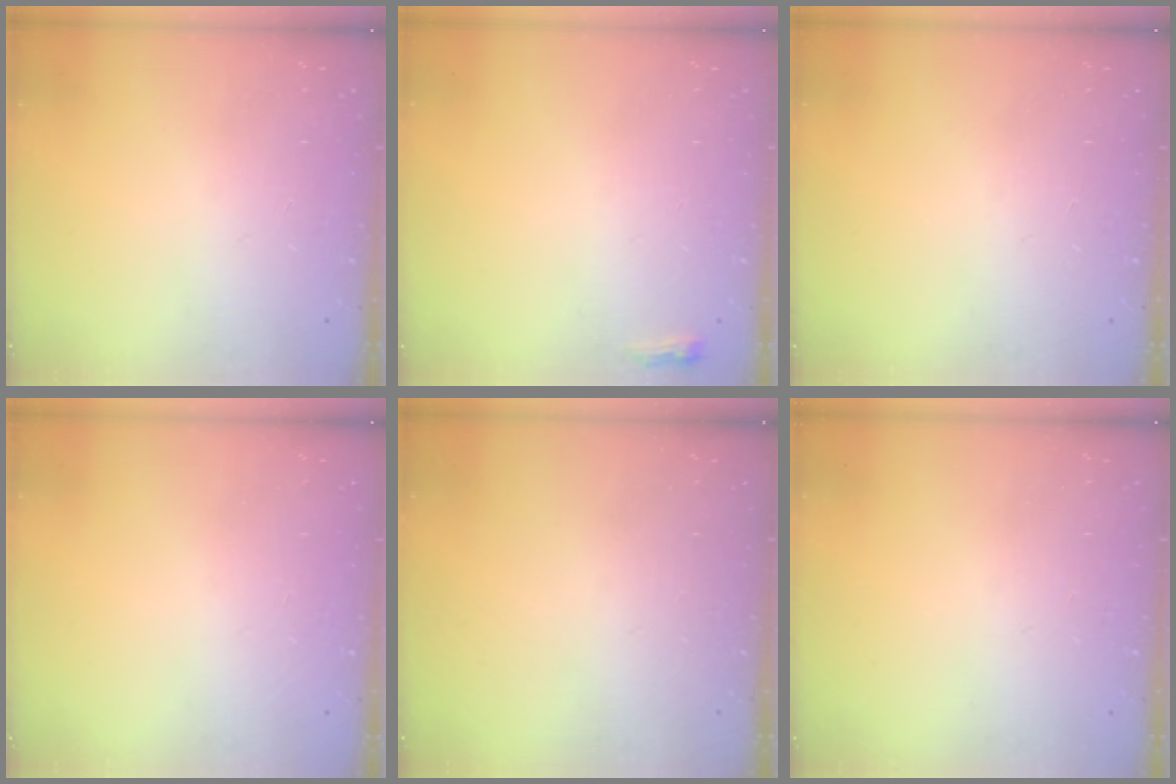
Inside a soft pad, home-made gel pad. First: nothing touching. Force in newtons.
{"total": 3.5, "press": 3.4, "slide": 0.8}
{"total": 0.0}
{"total": 0.0}
{"total": 0.0}
{"total": 0.0}